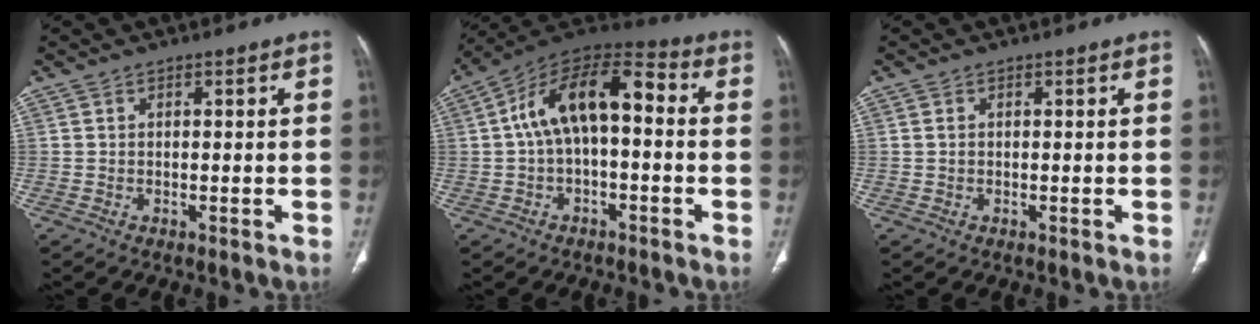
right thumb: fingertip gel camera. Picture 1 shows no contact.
{"total": 14.9, "force": [0.8, 7.7, 12.8], "torque": [-0.206, 0.051, 0.001]}
{"total": 0.7, "force": [0.1, 0.5, 0.4], "torque": [-0.010, 0.003, 0.005]}